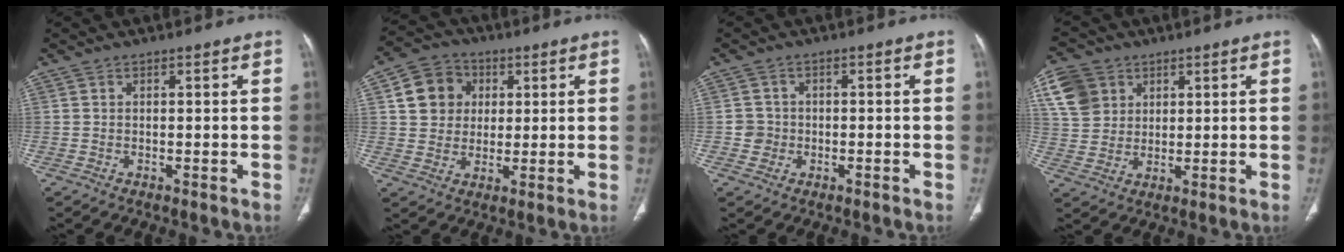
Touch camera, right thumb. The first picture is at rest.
{"total": 9.6, "force": [2.5, 8.5, 3.7], "torque": [-0.034, 0.003, 0.037]}
{"total": 2.4, "force": [-0.7, 2.3, 0.2], "torque": [0.010, 0.009, -0.016]}
{"total": 9.2, "force": [3.9, 7.6, 3.6], "torque": [-0.057, -0.001, 0.082]}